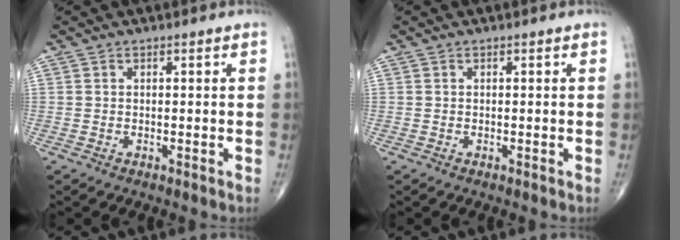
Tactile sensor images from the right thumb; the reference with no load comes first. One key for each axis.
{"total": 0.0}